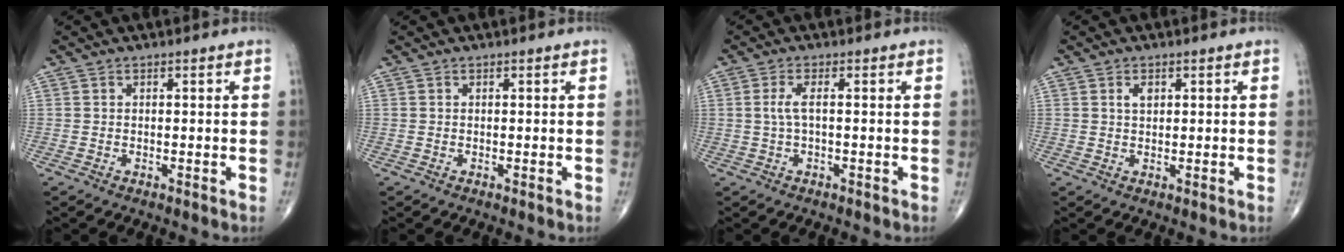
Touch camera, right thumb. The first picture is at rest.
{"total": 0.0}
{"total": 2.7, "force": [0.1, 0.7, 2.6], "torque": [-0.066, 0.006, 0.002]}
{"total": 1.9, "force": [0.7, 1.2, 1.3], "torque": [-0.020, -0.002, 0.013]}